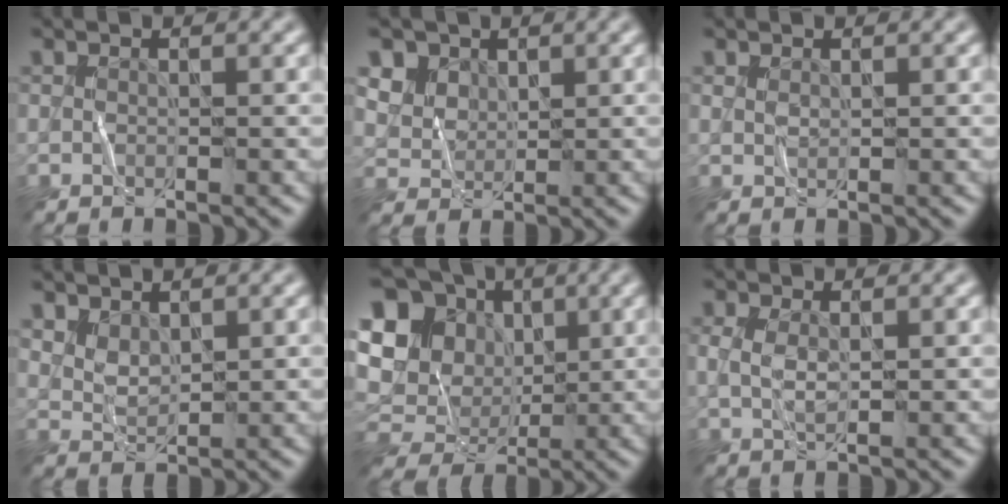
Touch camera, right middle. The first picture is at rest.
{"total": 6.2, "force": [3.9, 4.4, 2.0], "torque": [-0.070, 0.009, 0.070]}
{"total": 0.6, "force": [0.5, 0.2, 0.2], "torque": [-0.006, 0.001, 0.007]}
{"total": 1.6, "force": [1.3, 0.8, 0.5], "torque": [-0.017, -0.001, 0.030]}
{"total": 12.3, "force": [3.1, 10.5, 5.8], "torque": [-0.148, 0.019, 0.045]}
{"total": 1.7, "force": [0.5, 0.9, 1.4], "torque": [-0.040, 0.003, 0.008]}